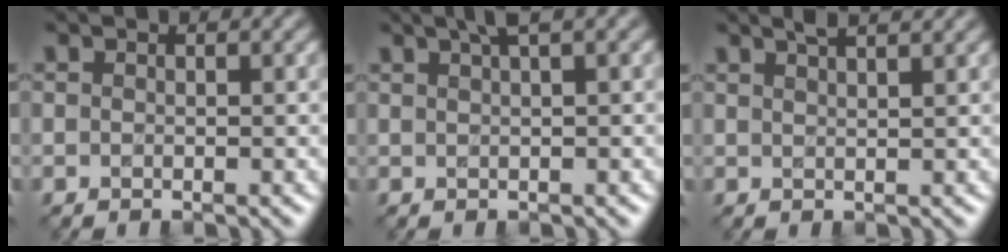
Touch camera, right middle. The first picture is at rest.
{"total": 2.8, "force": [1.7, 0.5, 2.1], "torque": [-0.022, 0.012, 0.025]}
{"total": 3.3, "force": [2.4, 1.1, 2.0], "torque": [0.001, 0.019, 0.008]}